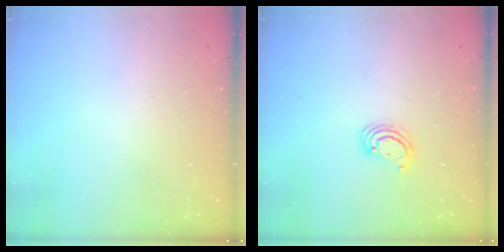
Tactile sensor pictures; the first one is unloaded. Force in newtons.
{"total": 3.0, "press": 2.9, "slide": 0.3}